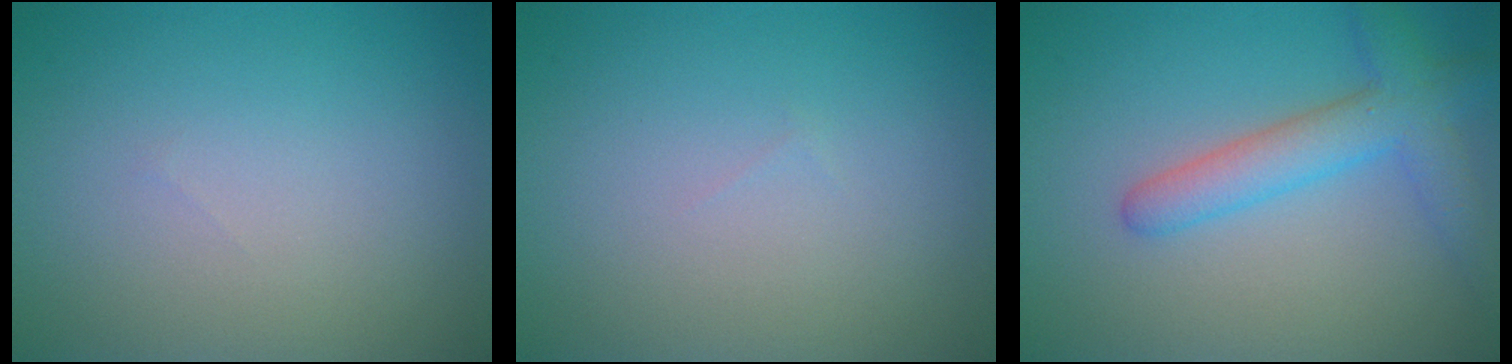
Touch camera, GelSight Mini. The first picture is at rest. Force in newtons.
{"total": 0.0}
{"total": 4.4, "press": 4.4, "slide": 0.1}